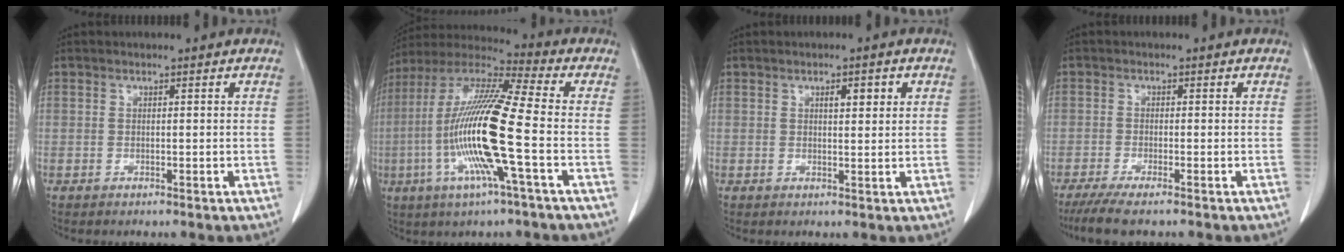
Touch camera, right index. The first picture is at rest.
{"total": 17.8, "force": [-3.9, 0.4, 17.4], "torque": [-0.358, -0.008, -0.086]}
{"total": 2.8, "force": [1.1, 0.7, 2.5], "torque": [-0.038, 0.000, 0.017]}
{"total": 5.5, "force": [-4.2, 0.2, 3.5], "torque": [-0.056, -0.013, -0.071]}